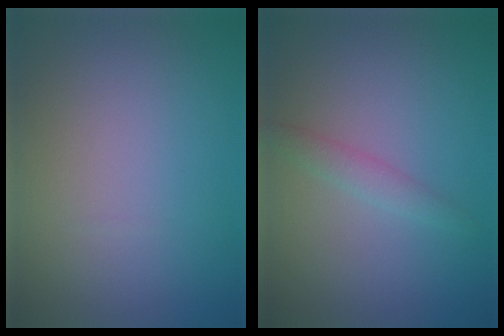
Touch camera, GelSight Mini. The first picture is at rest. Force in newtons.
{"total": 1.4, "press": 1.4, "slide": 0.0}